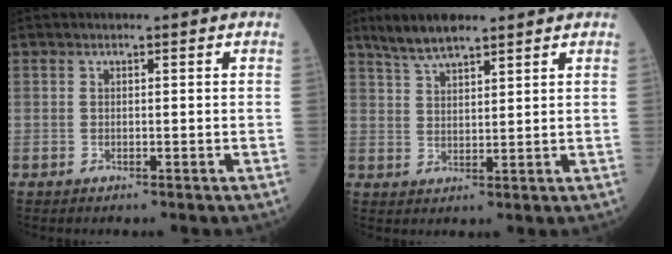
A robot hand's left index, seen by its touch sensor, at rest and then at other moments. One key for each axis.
{"total": 6.3, "fx": 5.1, "fy": 1.4, "fz": 3.3, "tx": -0.078, "ty": 0.016, "tz": 0.100}